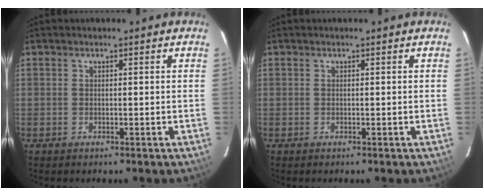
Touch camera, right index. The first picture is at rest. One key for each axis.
{"total": 0.0}